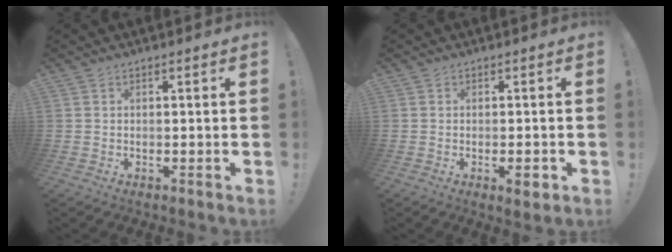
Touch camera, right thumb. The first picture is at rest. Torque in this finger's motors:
{"motor_torque": [0.34, -0.28, 0.53, -0.40, -0.03]}